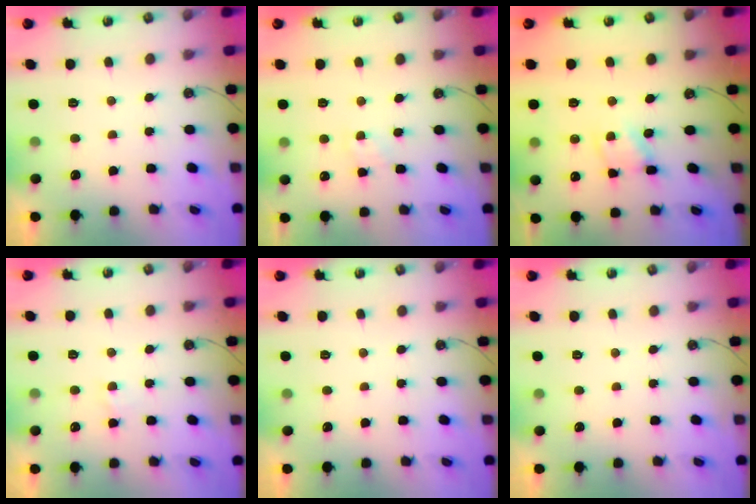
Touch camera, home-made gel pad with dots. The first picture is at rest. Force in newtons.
{"total": 3.7, "press": 3.6, "slide": 0.4}
{"total": 4.1, "press": 4.1, "slide": 0.2}
{"total": 1.6, "press": 1.6, "slide": 0.2}
{"total": 0.0}
{"total": 0.0}